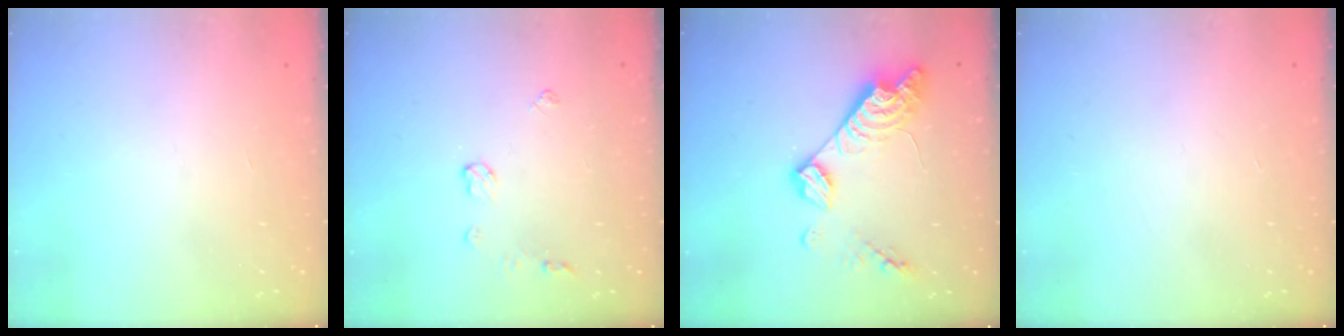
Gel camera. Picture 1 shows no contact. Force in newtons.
{"total": 4.9, "press": 4.8, "slide": 0.7}
{"total": 14.5, "press": 14.5, "slide": 1.0}
{"total": 0.0}